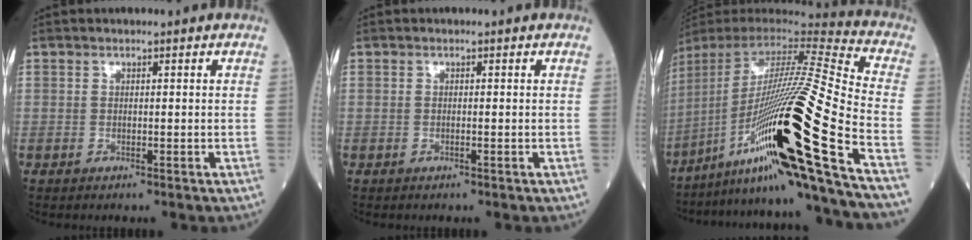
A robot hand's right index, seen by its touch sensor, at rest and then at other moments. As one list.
[{"total": 0.0}, {"total": 29.3, "force": [-13.2, -1.2, 26.2], "torque": [-0.442, -0.038, -0.235]}]